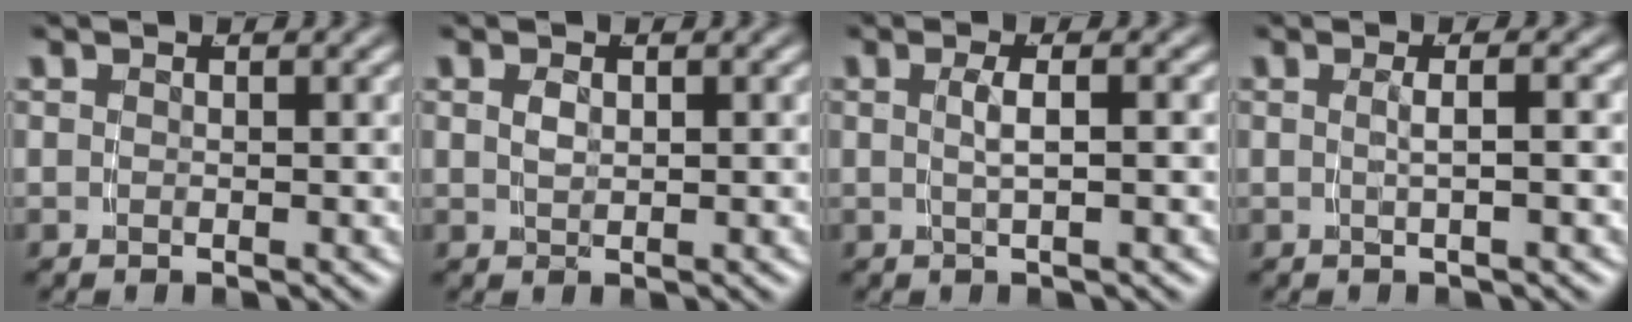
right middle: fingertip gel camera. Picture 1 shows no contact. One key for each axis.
{"total": 0.8, "fx": 0.2, "fy": -0.1, "fz": 0.7, "tx": -0.012, "ty": -0.006, "tz": 0.014}
{"total": 1.7, "fx": -0.2, "fy": -0.6, "fz": 1.6, "tx": -0.030, "ty": 0.000, "tz": 0.001}
{"total": 1.6, "fx": -0.4, "fy": -0.7, "fz": 1.3, "tx": -0.023, "ty": 0.001, "tz": -0.005}